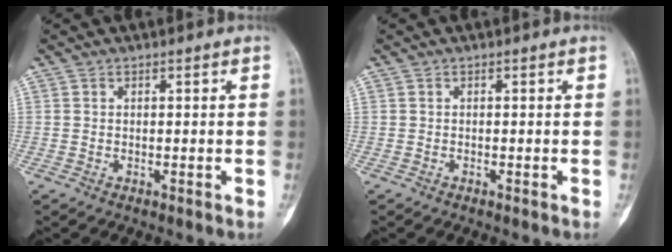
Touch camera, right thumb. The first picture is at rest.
{"total": 0.0}